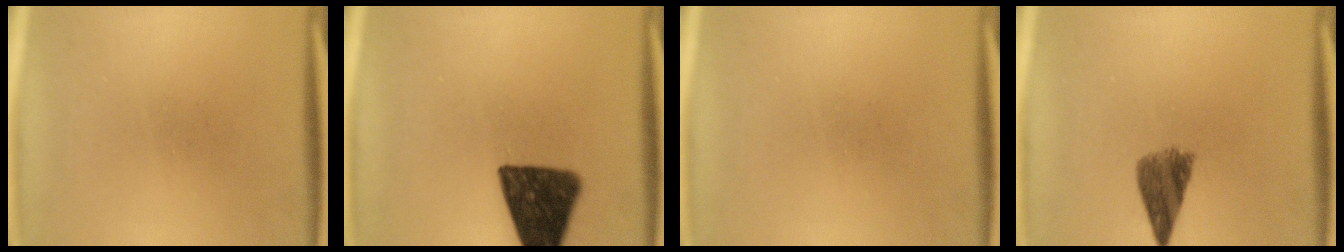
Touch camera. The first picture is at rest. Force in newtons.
{"total": 13.9}
{"total": 0.0}
{"total": 5.3}